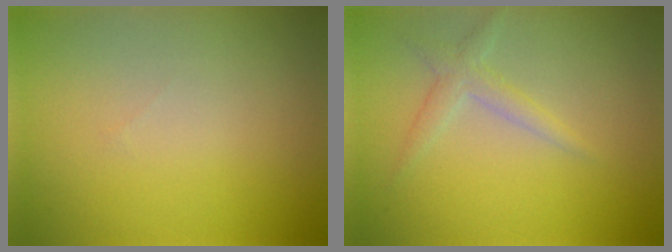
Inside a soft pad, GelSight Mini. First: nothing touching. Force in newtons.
{"total": 1.8, "press": 1.8, "slide": 0.1}